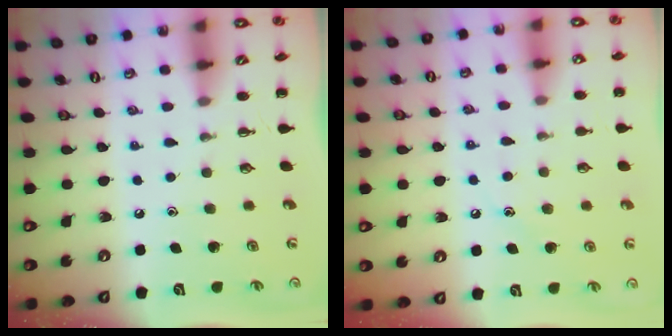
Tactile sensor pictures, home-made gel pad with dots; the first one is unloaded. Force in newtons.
{"total": 8.0, "press": 7.8, "slide": 1.8}